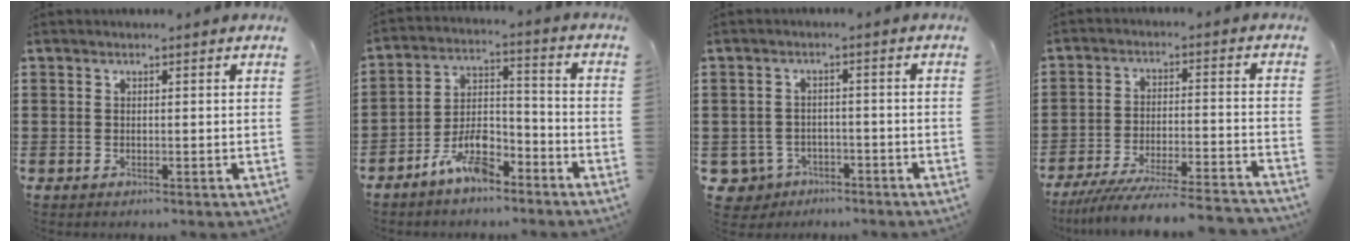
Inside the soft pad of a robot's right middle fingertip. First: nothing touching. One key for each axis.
{"total": 8.1, "fx": -6.2, "fy": 2.9, "fz": 4.4, "tx": -0.093, "ty": 0.007, "tz": -0.117}
{"total": 3.0, "fx": -2.4, "fy": 1.8, "fz": 0.5, "tx": -0.040, "ty": -0.005, "tz": -0.058}
{"total": 7.3, "fx": -6.8, "fy": -0.2, "fz": 2.7, "tx": -0.053, "ty": -0.009, "tz": -0.131}